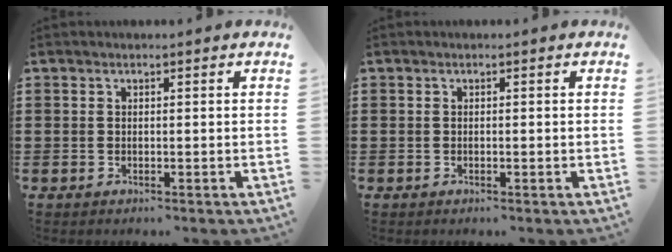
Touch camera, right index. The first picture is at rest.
{"total": 0.0}